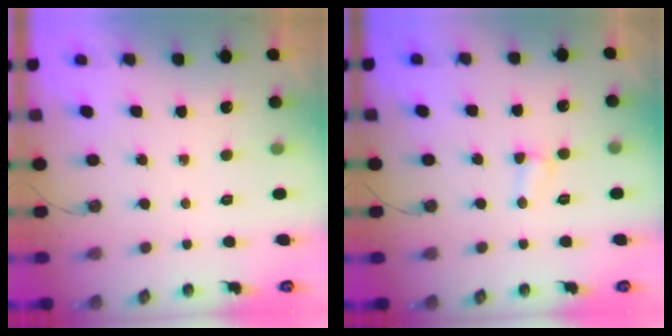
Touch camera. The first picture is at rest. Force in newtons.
{"total": 2.8, "press": 2.8, "slide": 0.4}